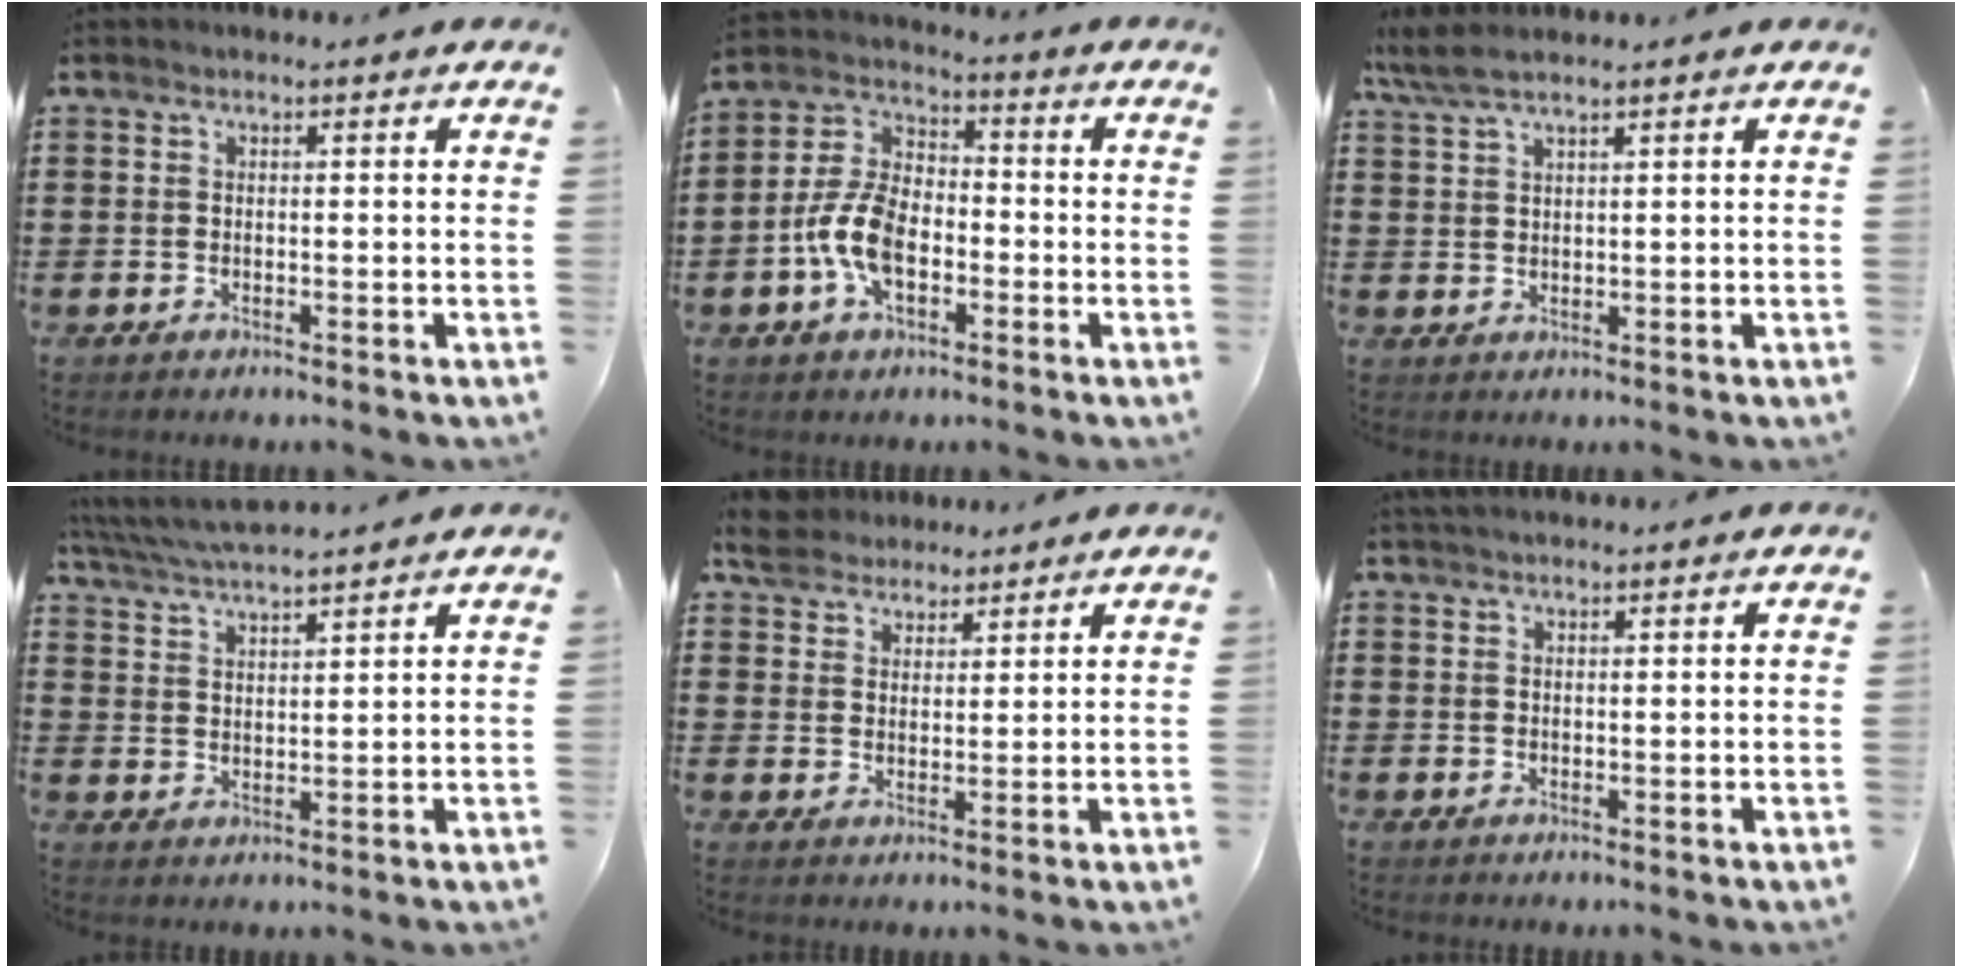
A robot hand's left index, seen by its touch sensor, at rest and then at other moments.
{"total": 9.3, "force": [-3.1, 5.3, 6.9], "torque": [-0.173, 0.002, -0.064]}
{"total": 3.6, "force": [2.8, 0.4, 2.4], "torque": [-0.051, 0.002, 0.052]}
{"total": 4.6, "force": [4.4, 0.0, 1.3], "torque": [-0.040, -0.017, 0.078]}
{"total": 4.9, "force": [4.5, 1.8, 0.4], "torque": [-0.031, -0.004, 0.084]}
{"total": 1.3, "force": [1.2, 0.1, 0.4], "torque": [-0.010, 0.001, 0.024]}